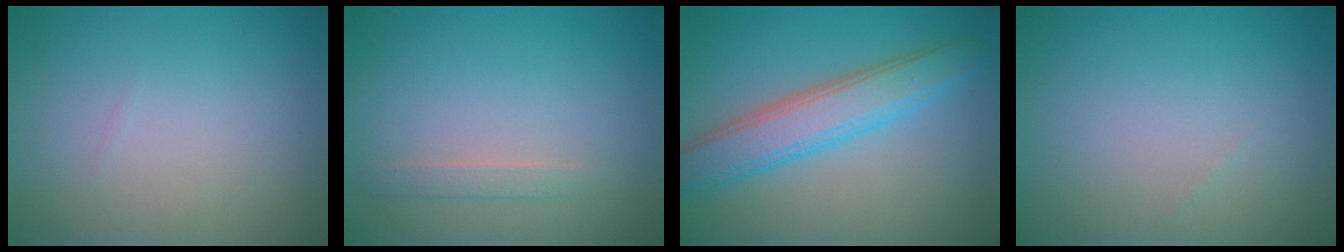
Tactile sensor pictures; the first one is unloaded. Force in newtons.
{"total": 1.1, "press": 1.1, "slide": 0.1}
{"total": 5.2, "press": 5.2, "slide": 0.1}
{"total": 0.0}